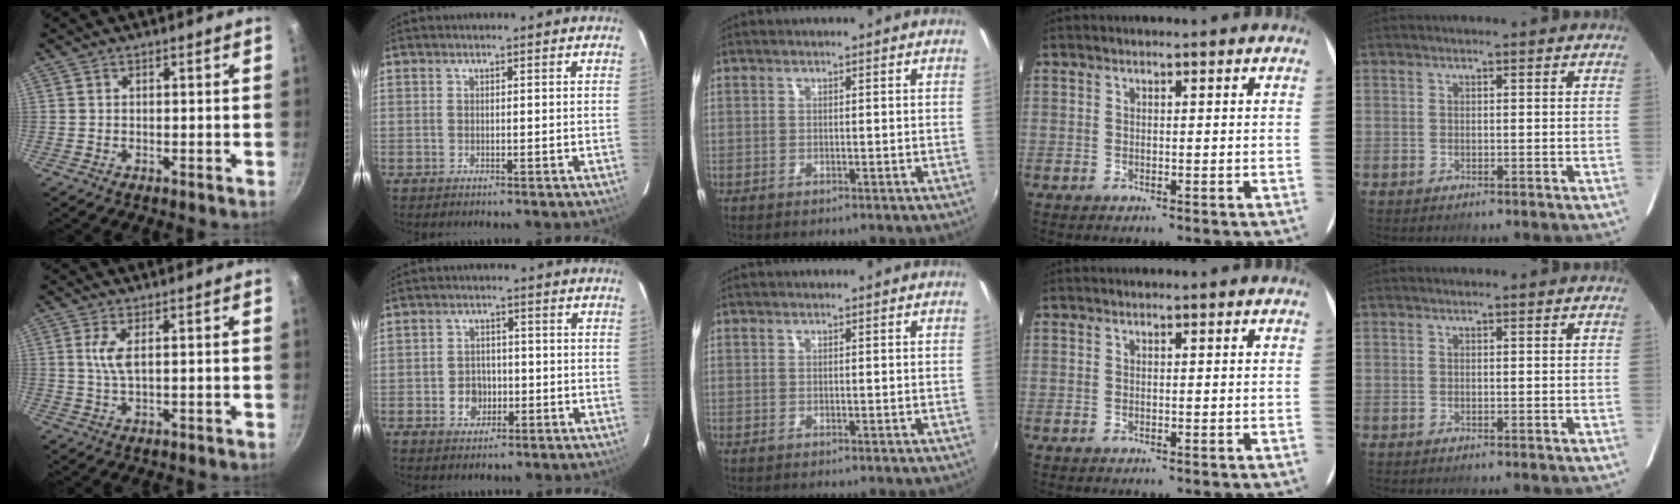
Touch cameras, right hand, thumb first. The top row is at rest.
{"thumb": {"total": 3.9, "force": [1.0, 1.1, 3.6], "torque": [-0.080, -0.004, 0.022]}, "index": {"total": 4.5, "force": [-1.5, 3.9, 1.8], "torque": [-0.041, 0.010, -0.014]}}